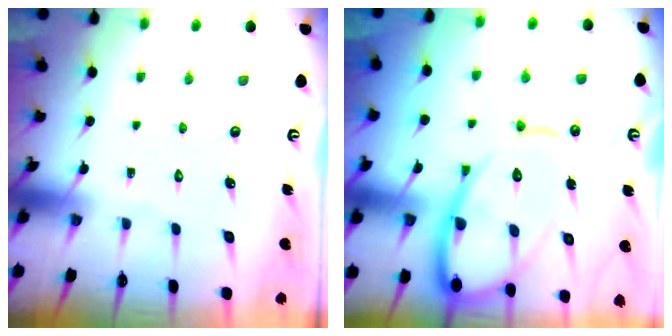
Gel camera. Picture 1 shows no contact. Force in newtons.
{"total": 17.0, "press": 16.9, "slide": 1.8}